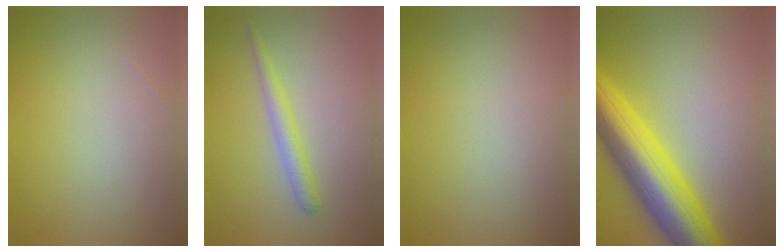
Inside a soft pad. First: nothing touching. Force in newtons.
{"total": 1.9, "press": 1.8, "slide": 0.1}
{"total": 0.0}
{"total": 10.9, "press": 10.8, "slide": 0.3}